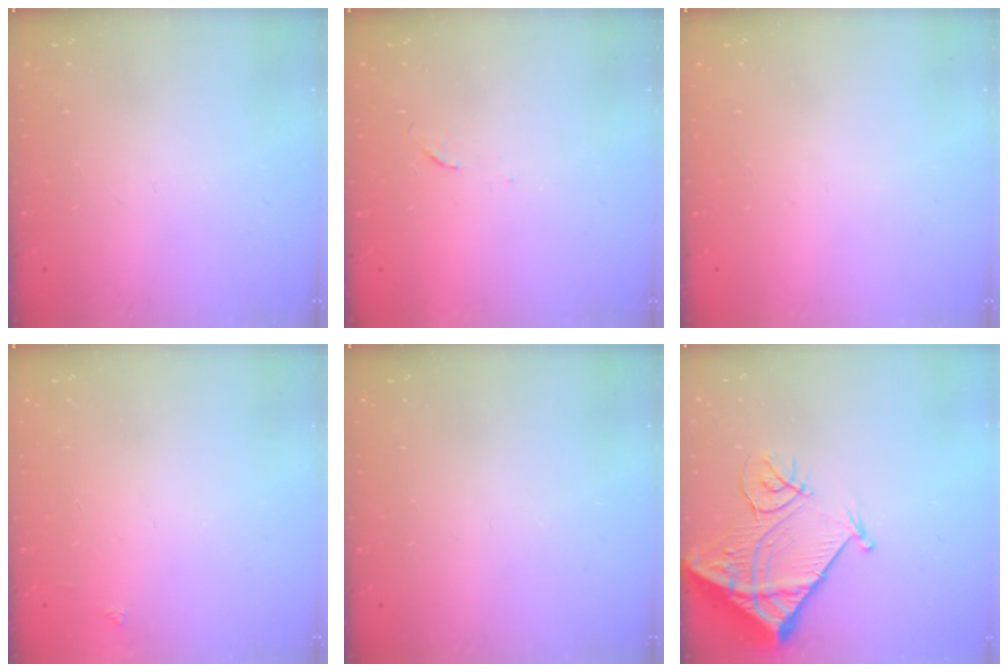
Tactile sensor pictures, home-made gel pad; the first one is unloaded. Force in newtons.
{"total": 3.2, "press": 3.2, "slide": 0.4}
{"total": 0.0}
{"total": 2.0, "press": 2.0, "slide": 0.3}
{"total": 0.0}
{"total": 16.0, "press": 15.9, "slide": 1.8}